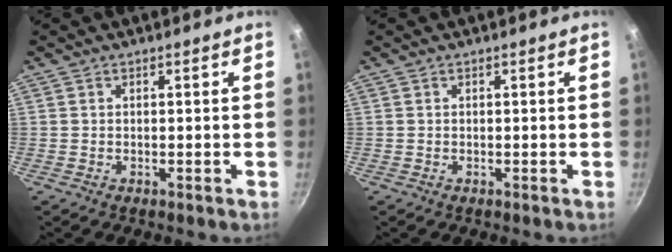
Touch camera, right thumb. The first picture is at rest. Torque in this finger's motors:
{"motor_torque": [0.00, 0.00, -0.07, 0.07, 0.00]}